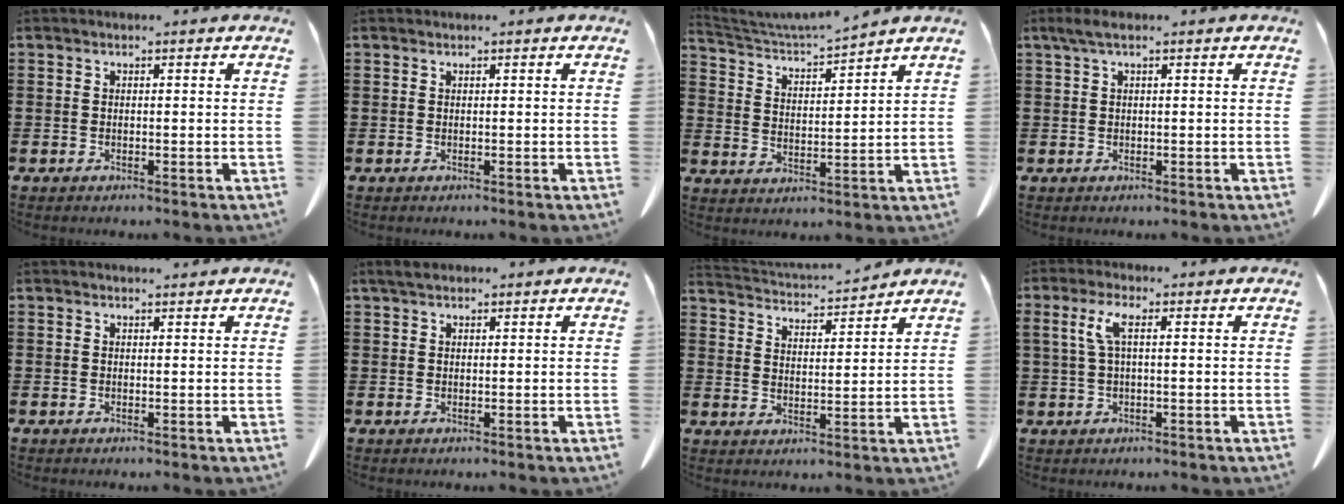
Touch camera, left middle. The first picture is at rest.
{"total": 0.0}
{"total": 3.9, "force": [3.7, 0.0, 1.2], "torque": [-0.041, -0.033, 0.060]}
{"total": 1.6, "force": [0.6, 0.4, 1.5], "torque": [-0.030, 0.003, 0.010]}
{"total": 0.7, "force": [0.6, 0.0, 0.2], "torque": [-0.005, 0.000, 0.012]}
{"total": 1.6, "force": [1.2, 0.6, 0.9], "torque": [-0.021, 0.006, 0.023]}
{"total": 3.6, "force": [3.6, 0.1, 0.4], "torque": [-0.024, -0.029, 0.059]}
{"total": 2.9, "force": [0.4, 0.9, 2.7], "torque": [-0.062, 0.003, 0.002]}